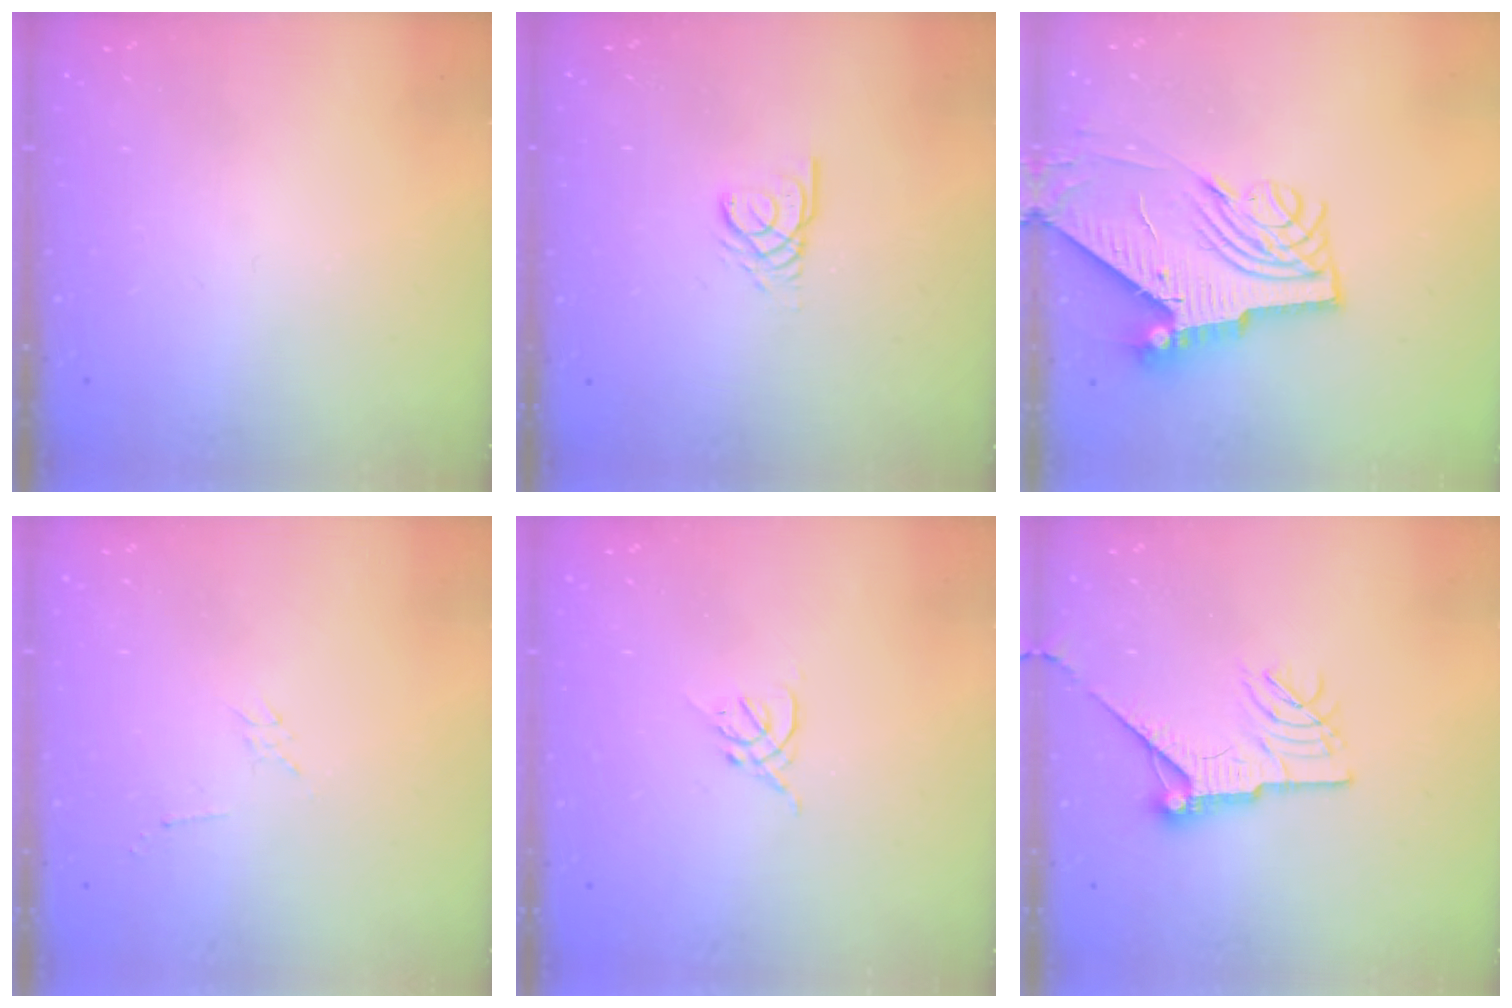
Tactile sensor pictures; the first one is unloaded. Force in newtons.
{"total": 2.6, "press": 2.6, "slide": 0.1}
{"total": 11.4, "press": 11.3, "slide": 1.2}
{"total": 2.3, "press": 2.3, "slide": 0.4}
{"total": 1.6, "press": 1.5, "slide": 0.6}
{"total": 11.6, "press": 11.5, "slide": 1.2}